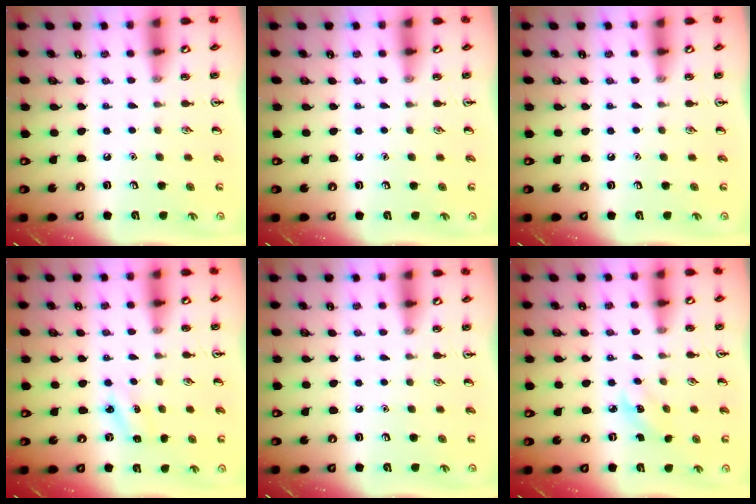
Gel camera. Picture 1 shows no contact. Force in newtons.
{"total": 0.0}
{"total": 0.0}
{"total": 2.5, "press": 2.3, "slide": 0.8}
{"total": 0.0}
{"total": 2.3, "press": 2.1, "slide": 0.8}